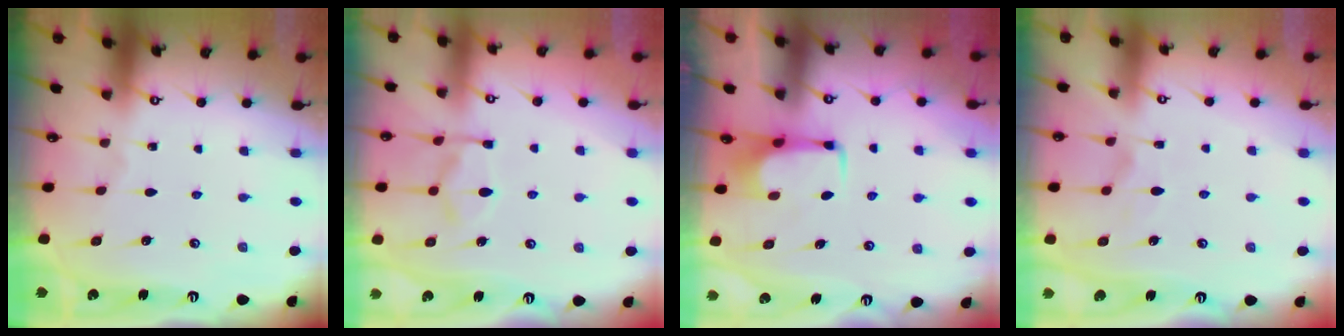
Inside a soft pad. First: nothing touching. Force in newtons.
{"total": 7.0, "press": 6.9, "slide": 1.3}
{"total": 1.7, "press": 1.6, "slide": 0.5}
{"total": 2.3, "press": 2.0, "slide": 1.2}